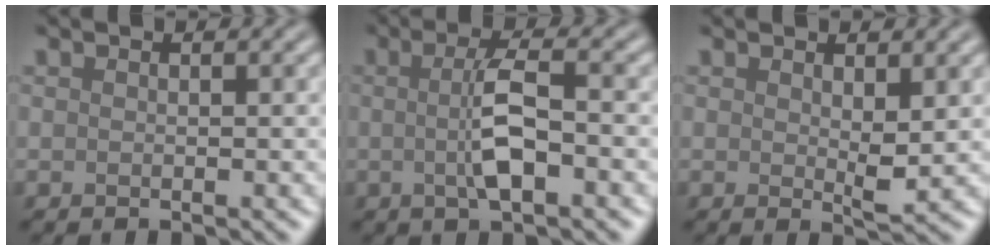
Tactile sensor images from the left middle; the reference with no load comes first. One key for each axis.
{"total": 3.8, "fx": -0.6, "fy": 0.9, "fz": 3.7, "tx": -0.074, "ty": -0.002, "tz": -0.009}
{"total": 1.8, "fx": 0.7, "fy": 0.3, "fz": 1.6, "tx": -0.032, "ty": -0.010, "tz": 0.015}